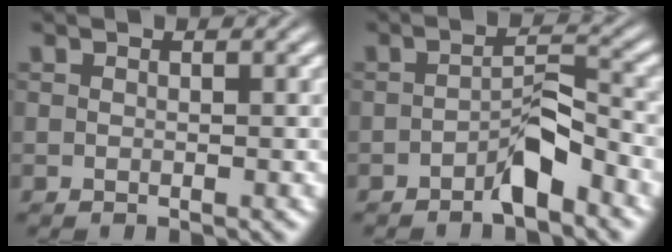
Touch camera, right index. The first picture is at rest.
{"total": 2.7, "force": [-1.9, -0.1, 1.9], "torque": [-0.010, -0.002, -0.031]}